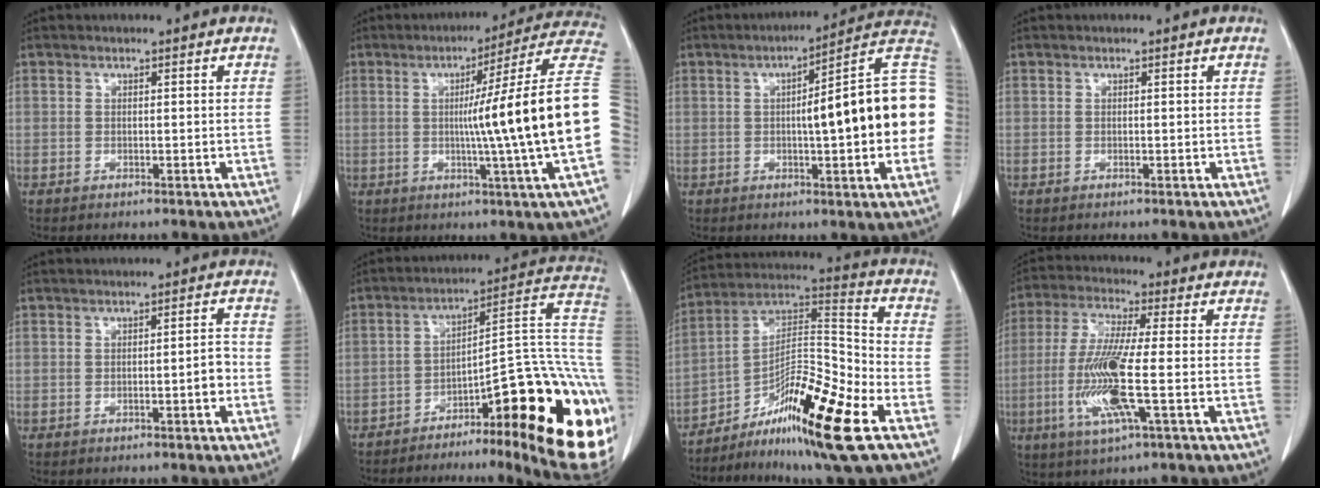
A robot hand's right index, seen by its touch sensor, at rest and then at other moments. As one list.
[{"total": 19.3, "force": [-0.7, -3.1, 19.1], "torque": [-0.208, 0.004, -0.027]}, {"total": 19.6, "force": [0.2, 2.3, 19.5], "torque": [-0.199, 0.042, 0.002]}, {"total": 0.0}, {"total": 2.3, "force": [-0.9, 0.2, 2.0], "torque": [-0.024, 0.002, -0.016]}, {"total": 29.3, "force": [-12.0, 6.0, 26.0], "torque": [-0.242, 0.035, -0.163]}, {"total": 18.7, "force": [-9.5, 1.7, 16.0], "torque": [-0.284, 0.001, -0.156]}, {"total": 11.9, "force": [-2.9, 0.3, 11.5], "torque": [-0.245, -0.016, -0.063]}]